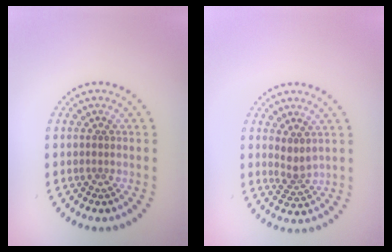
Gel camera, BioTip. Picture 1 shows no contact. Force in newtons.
{"total": 1.7, "press": 1.3, "slide": 1.1}